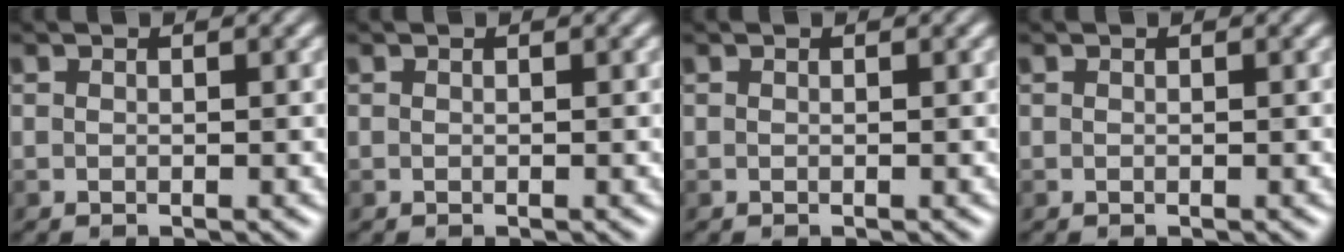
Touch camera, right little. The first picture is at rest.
{"total": 0.0}
{"total": 0.0}
{"total": 0.0}